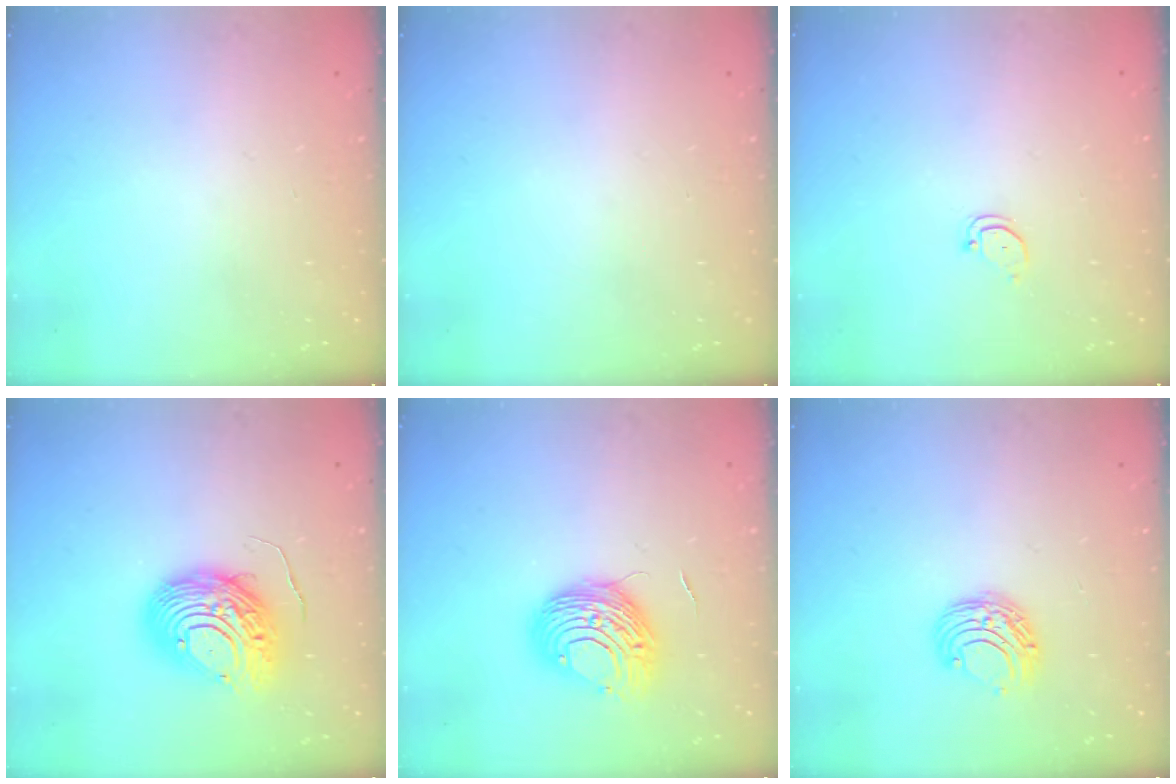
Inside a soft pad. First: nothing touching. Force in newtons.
{"total": 0.0}
{"total": 2.4, "press": 2.4, "slide": 0.2}
{"total": 11.8, "press": 11.8, "slide": 1.3}
{"total": 10.4, "press": 10.4, "slide": 0.5}
{"total": 7.6, "press": 7.6, "slide": 0.6}